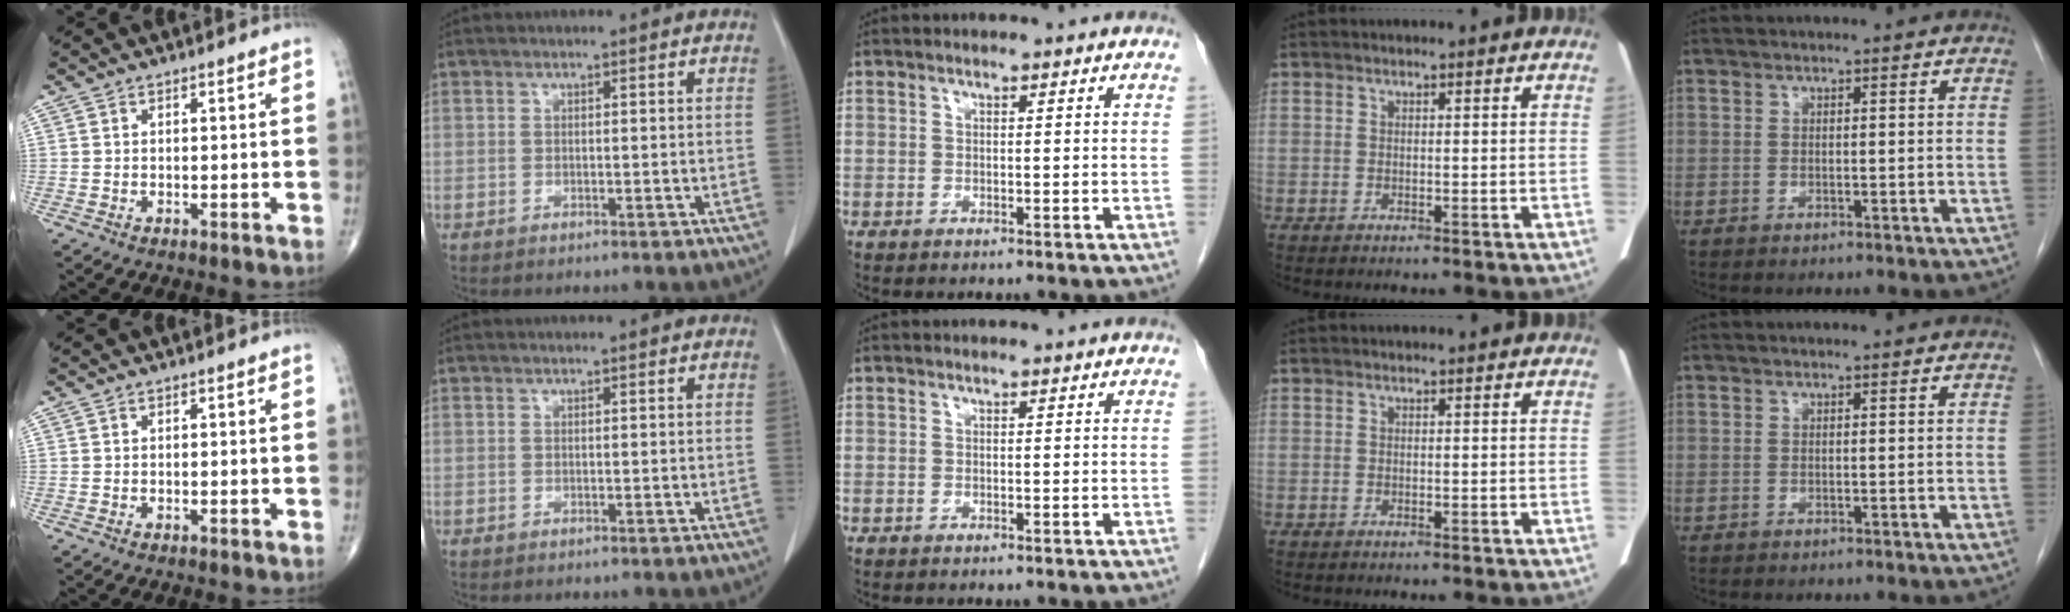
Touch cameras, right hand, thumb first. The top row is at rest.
{}